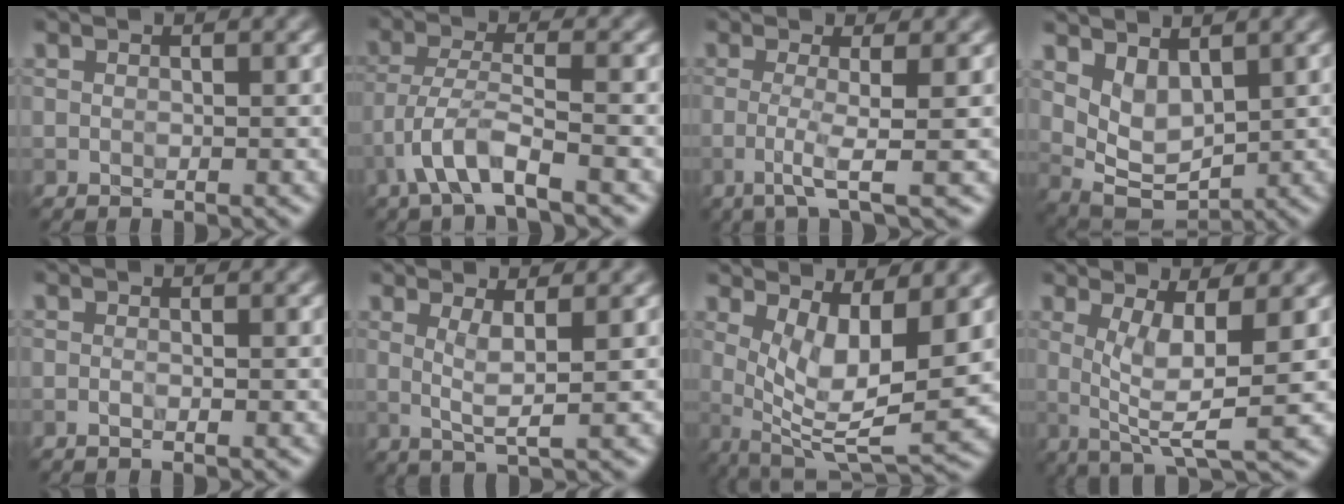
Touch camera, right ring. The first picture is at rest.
{"total": 4.5, "force": [-2.9, 0.8, 3.4], "torque": [-0.069, 0.004, -0.061]}
{"total": 3.1, "force": [-0.8, 0.3, 3.0], "torque": [-0.056, -0.002, -0.028]}
{"total": 3.3, "force": [1.8, 1.8, 2.1], "torque": [-0.053, -0.013, 0.040]}
{"total": 0.6, "force": [-0.4, 0.1, 0.5], "torque": [-0.012, -0.002, -0.007]}
{"total": 2.4, "force": [0.8, 0.3, 2.2], "torque": [-0.044, -0.004, 0.015]}
{"total": 6.9, "force": [1.9, 2.3, 6.2], "torque": [-0.107, -0.017, 0.038]}
{"total": 5.0, "force": [0.8, 0.9, 4.8], "torque": [-0.088, -0.004, 0.015]}